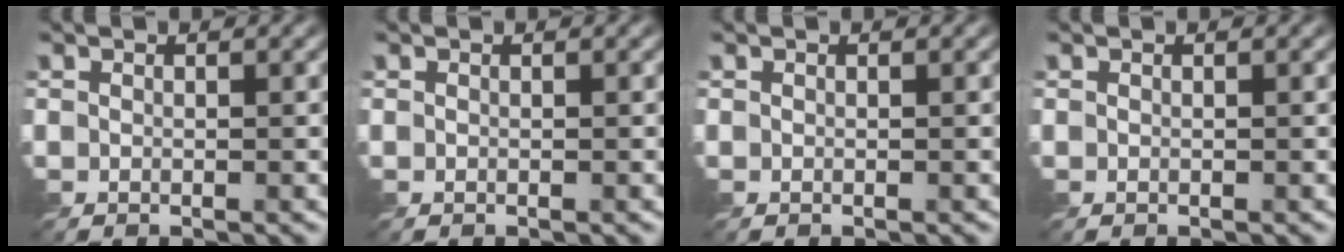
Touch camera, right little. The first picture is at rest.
{"total": 0.0}
{"total": 0.0}
{"total": 0.0}